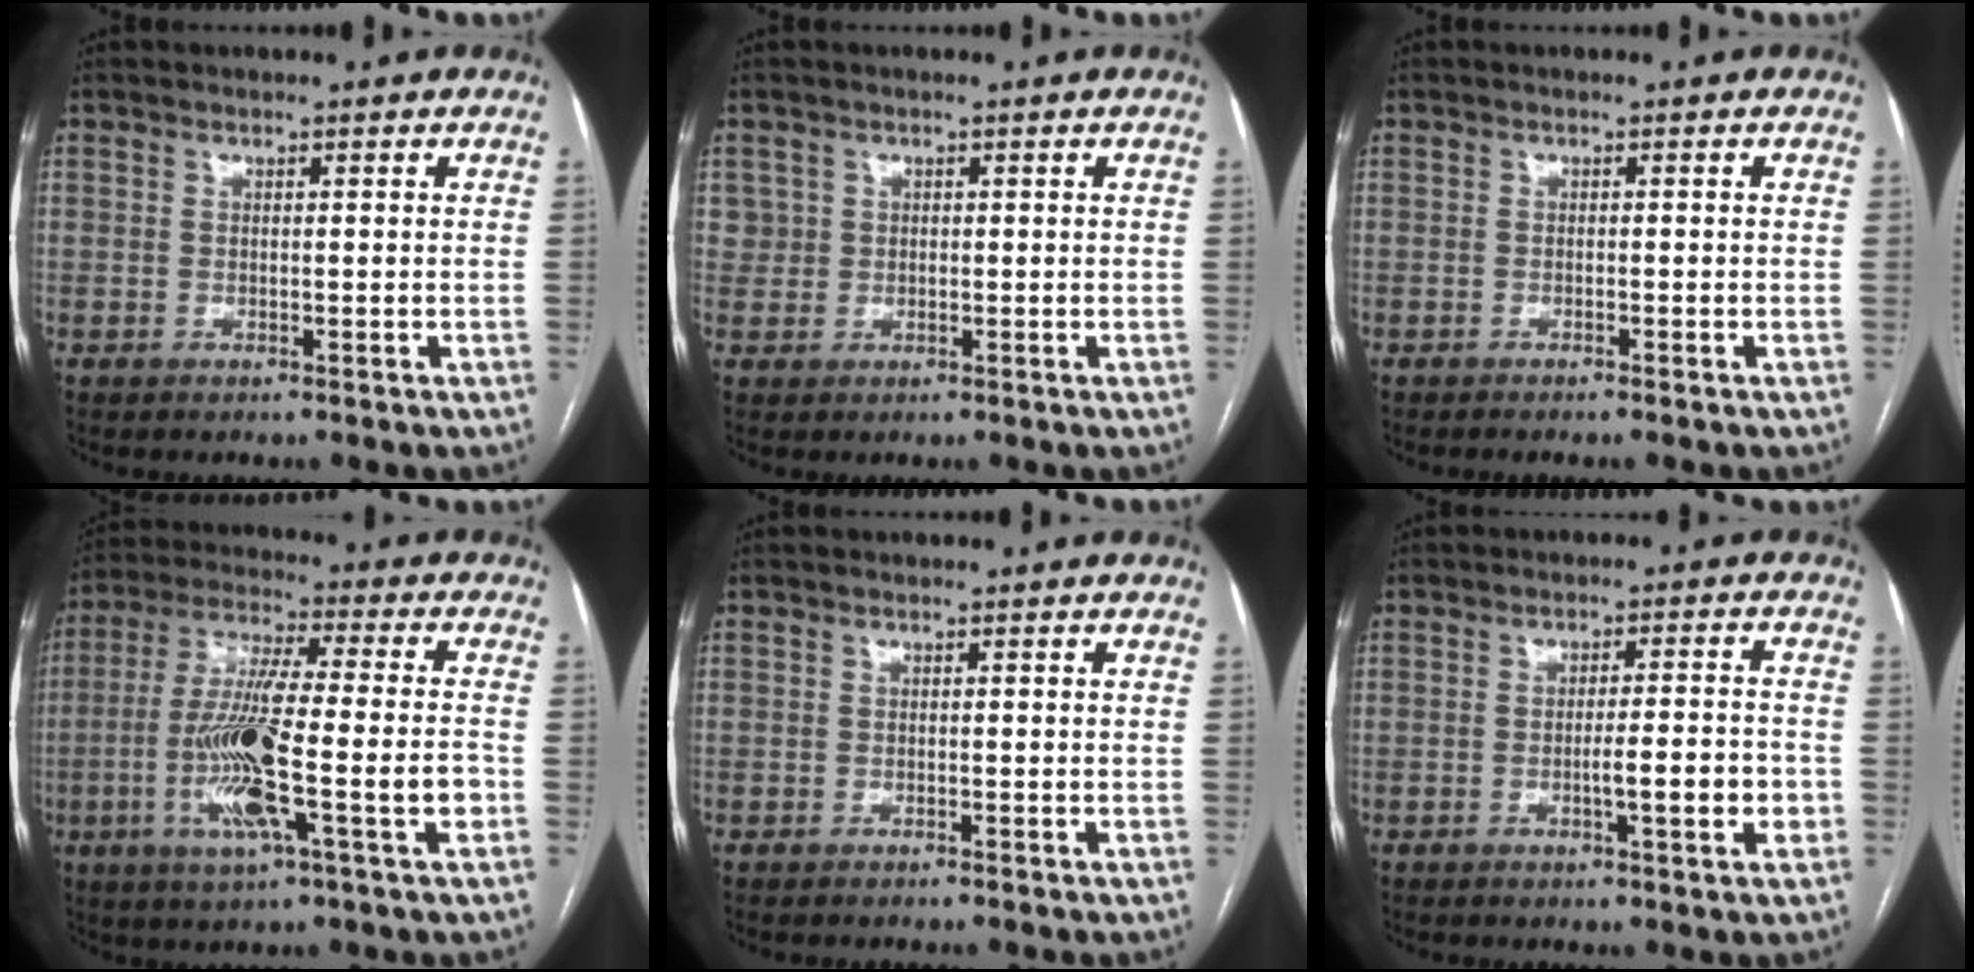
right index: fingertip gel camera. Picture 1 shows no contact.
{"total": 2.1, "force": [0.7, 2.0, -0.1], "torque": [0.017, 0.006, 0.008]}
{"total": 1.4, "force": [-1.2, -0.3, 0.7], "torque": [-0.011, 0.002, -0.017]}
{"total": 16.1, "force": [-4.2, 1.0, 15.5], "torque": [-0.295, -0.006, -0.075]}
{"total": 0.9, "force": [-0.8, 0.0, 0.4], "torque": [-0.007, -0.001, -0.012]}
{"total": 6.1, "force": [-1.8, 0.6, 5.8], "torque": [-0.088, 0.002, -0.023]}